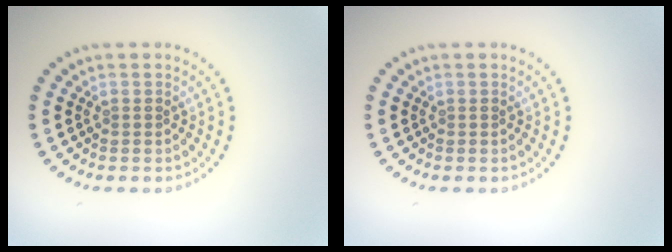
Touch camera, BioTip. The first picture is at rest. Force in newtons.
{"total": 0.0}